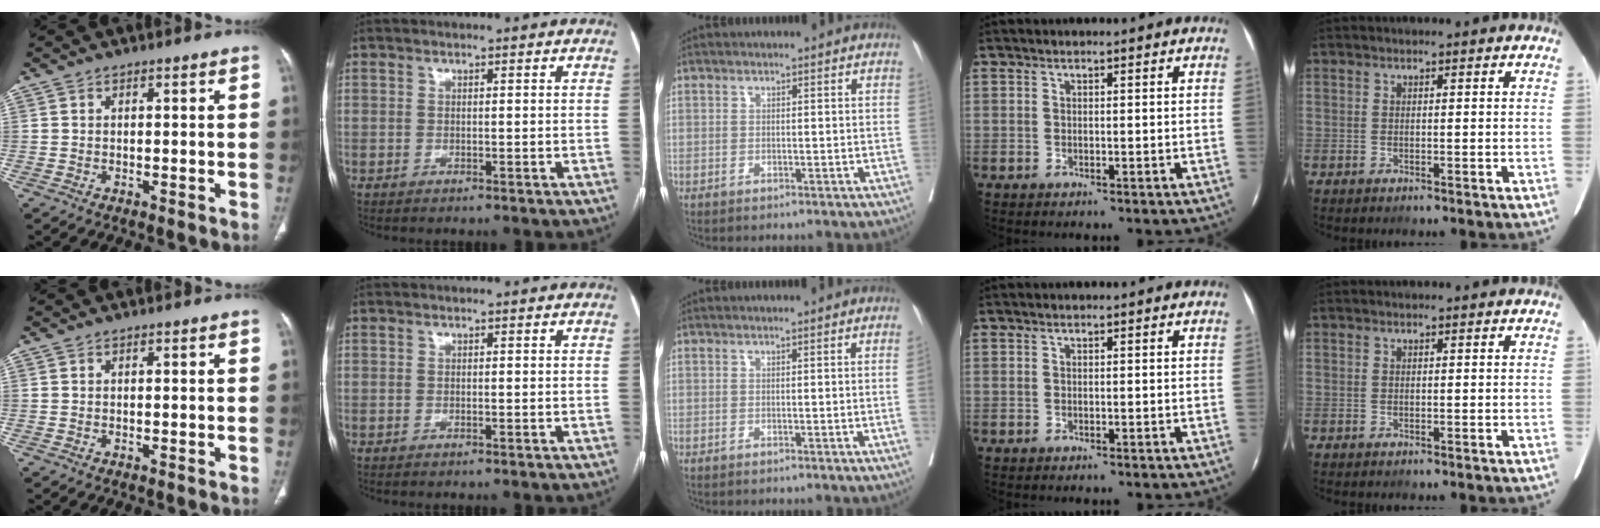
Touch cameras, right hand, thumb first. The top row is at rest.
{"middle": {"total": 1.0, "force": [-0.1, -0.4, 0.9], "torque": [-0.009, 0.000, 0.000]}}